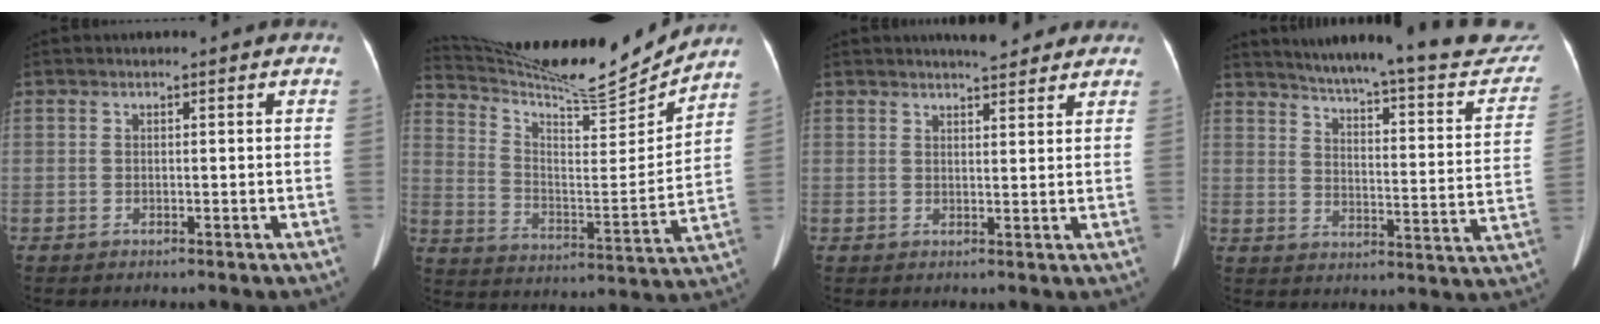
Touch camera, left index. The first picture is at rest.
{"total": 19.2, "force": [18.3, 0.5, 5.8], "torque": [-0.119, -0.041, 0.285]}
{"total": 6.4, "force": [5.6, 1.5, 2.6], "torque": [-0.030, 0.011, 0.069]}
{"total": 27.3, "force": [24.5, 3.8, 11.6], "torque": [-0.166, -0.062, 0.298]}